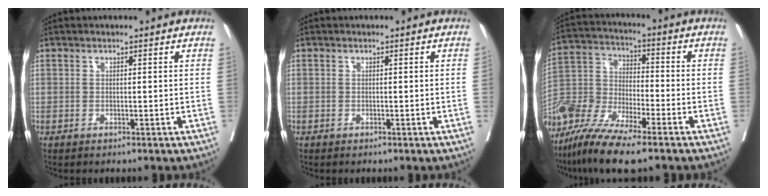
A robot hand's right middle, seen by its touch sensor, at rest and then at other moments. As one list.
[{"total": 0.0}, {"total": 13.7, "force": [-10.8, 2.6, 8.0], "torque": [-0.173, -0.015, -0.211]}]